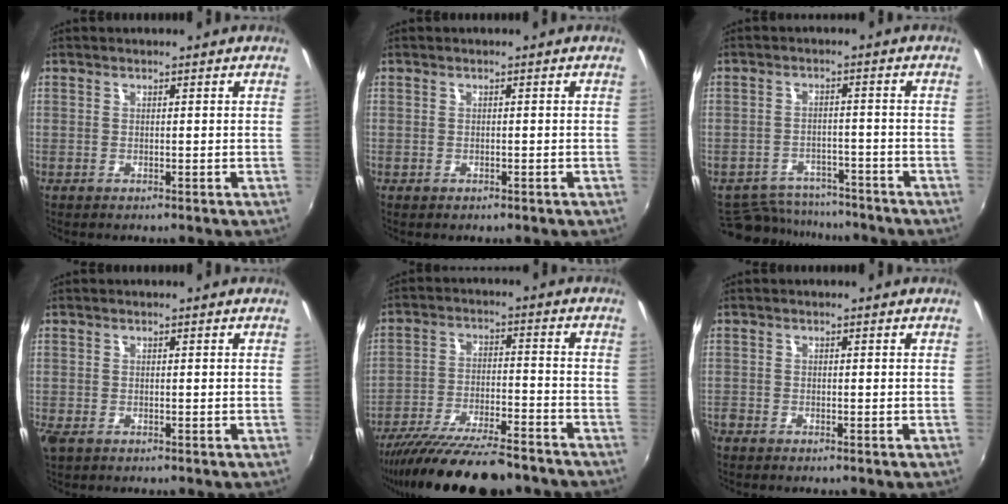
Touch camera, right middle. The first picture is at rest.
{"total": 0.7, "force": [-0.4, 0.5, 0.2], "torque": [-0.004, -0.005, -0.008]}
{"total": 11.5, "force": [-10.2, 4.5, 2.7], "torque": [-0.070, 0.011, -0.144]}
{"total": 2.1, "force": [-1.1, 1.2, 1.3], "torque": [-0.028, -0.008, -0.019]}
{"total": 19.2, "force": [-16.3, 3.7, 9.5], "torque": [-0.182, -0.042, -0.256]}
{"total": 1.4, "force": [-1.2, 0.4, 0.3], "torque": [-0.011, -0.007, -0.027]}